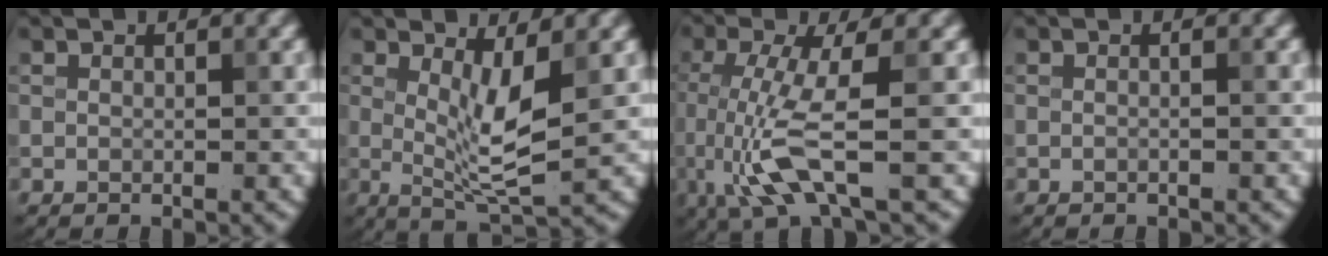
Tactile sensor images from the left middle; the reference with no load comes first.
{"total": 4.5, "force": [0.8, 1.1, 4.3], "torque": [-0.077, -0.014, 0.018]}
{"total": 5.9, "force": [-1.2, 1.2, 5.6], "torque": [-0.134, -0.009, -0.021]}
{"total": 0.7, "force": [0.0, 0.3, 0.7], "torque": [-0.010, -0.013, -0.012]}